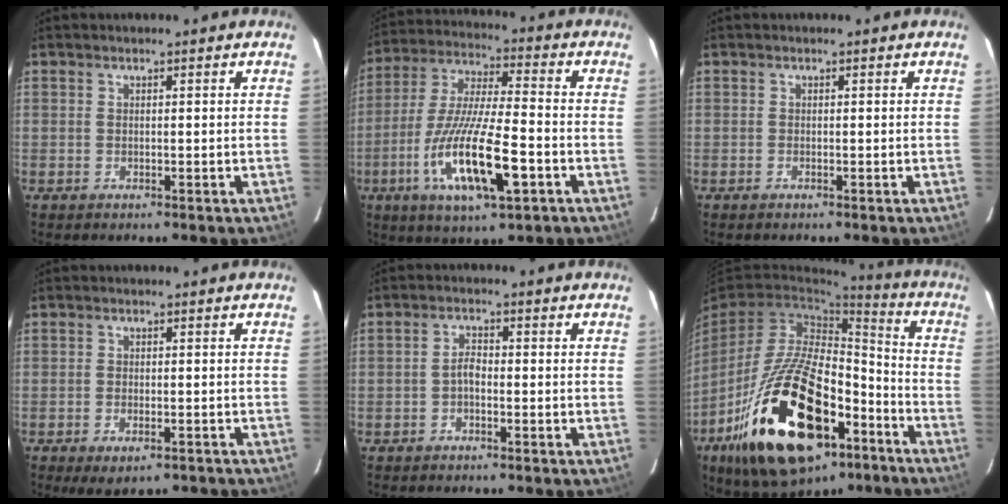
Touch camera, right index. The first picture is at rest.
{"total": 17.6, "force": [-6.5, 3.5, 15.9], "torque": [-0.323, -0.024, -0.120]}
{"total": 0.0}
{"total": 6.5, "force": [-4.5, 2.5, 3.9], "torque": [-0.082, -0.021, -0.065]}
{"total": 1.9, "force": [-1.0, 0.9, 1.3], "torque": [-0.026, 0.008, -0.020]}
{"total": 28.3, "force": [-14.1, 13.7, 20.4], "torque": [-0.377, -0.002, -0.214]}